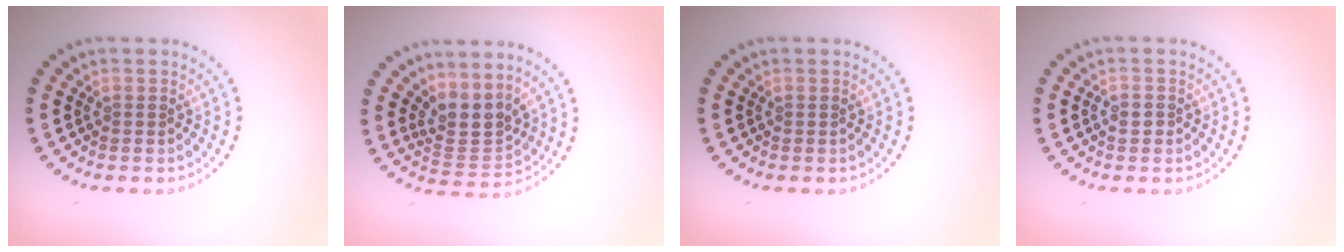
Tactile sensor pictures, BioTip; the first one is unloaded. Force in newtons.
{"total": 3.0, "press": 2.0, "slide": 2.2}
{"total": 0.0}
{"total": 0.6, "press": 0.6, "slide": 0.1}